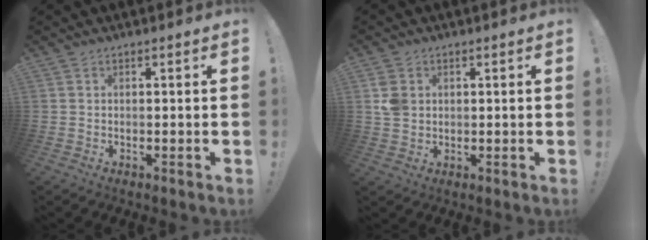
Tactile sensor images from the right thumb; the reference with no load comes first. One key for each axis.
{"total": 5.3, "fx": 1.5, "fy": 4.3, "fz": 2.8, "tx": -0.047, "ty": 0.003, "tz": 0.030}